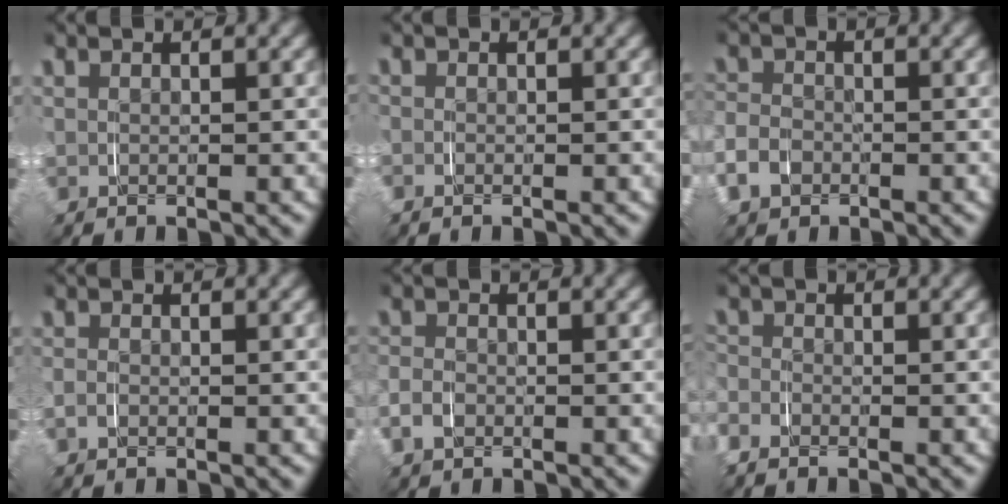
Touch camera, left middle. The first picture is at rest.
{"total": 1.5, "force": [-0.8, 1.2, 0.3], "torque": [-0.020, -0.009, -0.014]}
{"total": 1.5, "force": [-1.1, 0.3, -0.9], "torque": [0.031, 0.006, -0.025]}
{"total": 1.2, "force": [-0.6, 0.9, 0.3], "torque": [-0.015, -0.003, -0.010]}
{"total": 1.0, "force": [-0.7, -0.2, -0.7], "torque": [0.019, 0.004, -0.016]}
{"total": 1.7, "force": [-1.5, 0.3, -0.6], "torque": [0.017, -0.001, -0.035]}